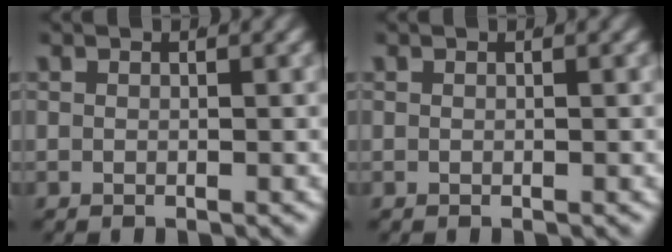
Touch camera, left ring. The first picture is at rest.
{"total": 0.0}